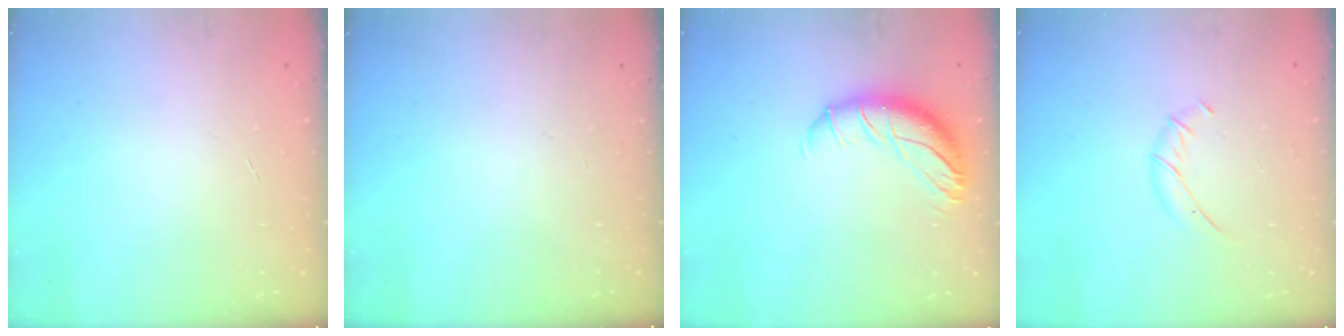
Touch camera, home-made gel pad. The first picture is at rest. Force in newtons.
{"total": 0.0}
{"total": 12.8, "press": 12.4, "slide": 2.9}
{"total": 5.1, "press": 5.0, "slide": 0.8}